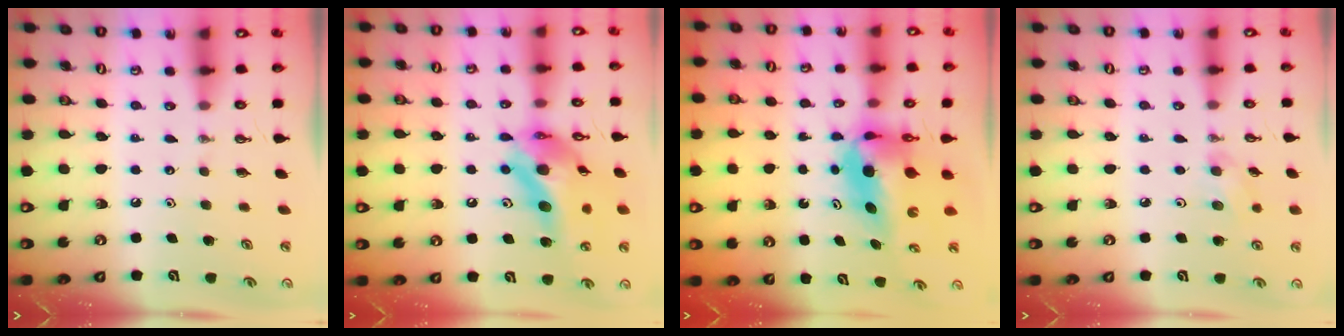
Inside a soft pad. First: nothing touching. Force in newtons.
{"total": 18.0, "press": 17.9, "slide": 2.0}
{"total": 10.1, "press": 7.5, "slide": 6.9}
{"total": 5.5, "press": 5.0, "slide": 2.3}